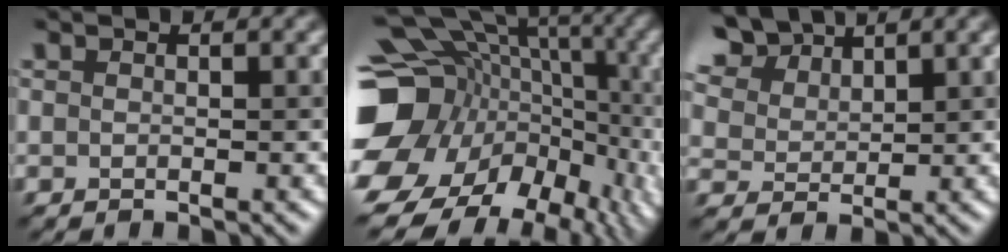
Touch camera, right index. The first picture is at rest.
{"total": 14.8, "force": [-0.9, 12.7, 7.6], "torque": [-0.157, 0.007, -0.008]}
{"total": 7.3, "force": [5.8, 3.8, 2.3], "torque": [-0.092, 0.025, 0.117]}